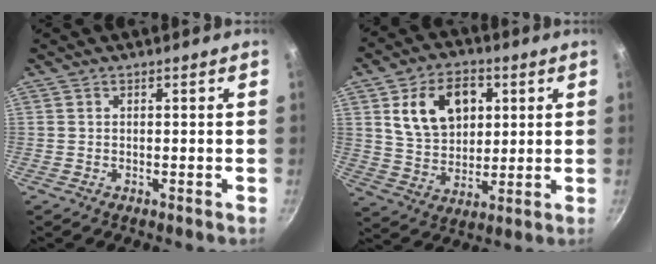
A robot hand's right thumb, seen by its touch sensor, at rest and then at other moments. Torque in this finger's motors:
{"motor_torque": [0.02, 0.22, 0.64, 0.60, 0.12]}